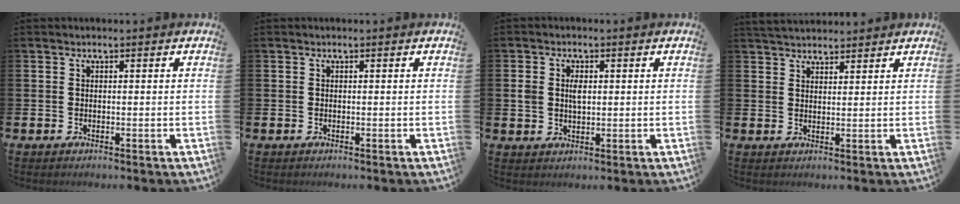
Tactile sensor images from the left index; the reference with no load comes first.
{"total": 0.0}
{"total": 2.6, "force": [0.7, 1.8, 1.8], "torque": [-0.022, 0.004, 0.007]}
{"total": 3.3, "force": [3.2, 0.6, 0.1], "torque": [-0.012, -0.010, 0.060]}